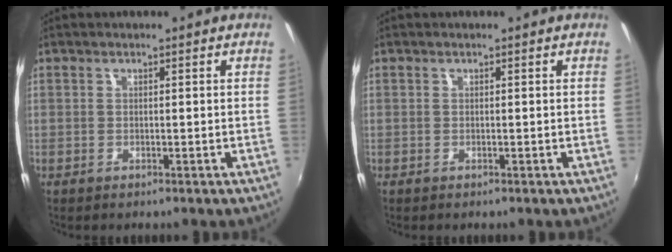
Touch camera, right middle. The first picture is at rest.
{"total": 0.0}